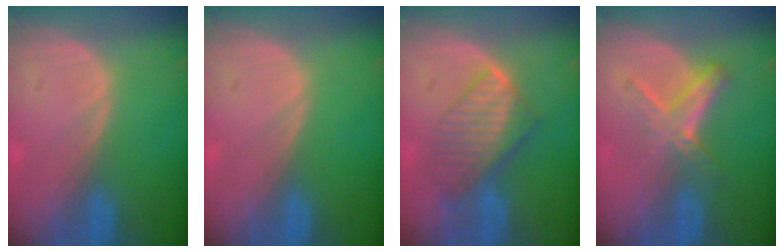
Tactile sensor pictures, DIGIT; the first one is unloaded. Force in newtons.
{"total": 0.0}
{"total": 7.5, "press": 6.8, "slide": 3.1}
{"total": 5.8, "press": 5.2, "slide": 2.7}